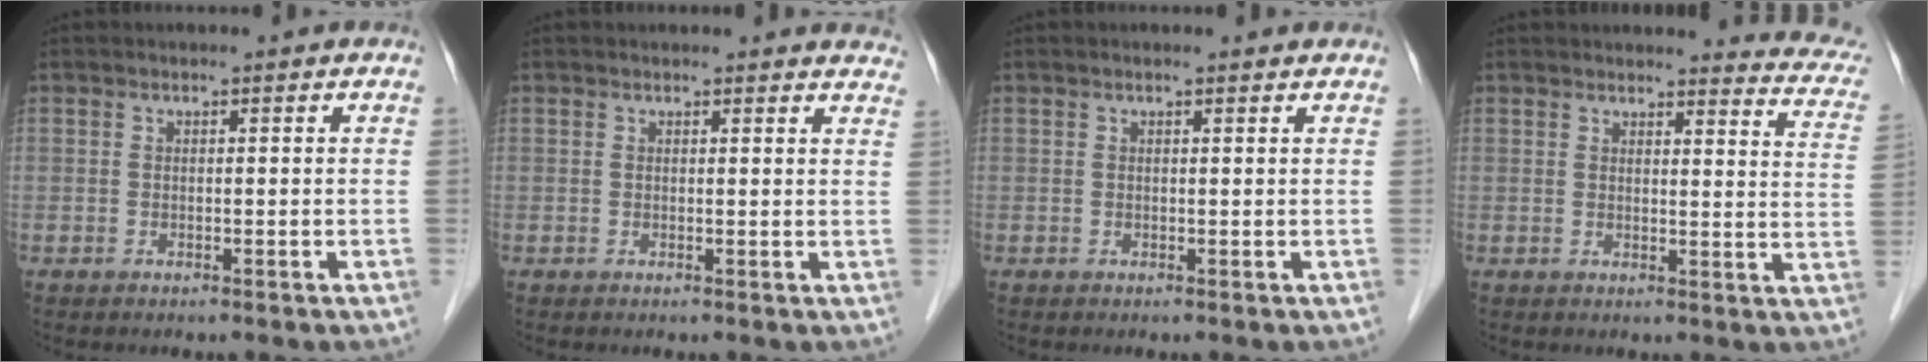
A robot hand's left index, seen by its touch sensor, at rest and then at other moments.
{"total": 6.1, "force": [5.9, 1.1, 0.9], "torque": [0.013, -0.013, 0.033]}
{"total": 1.1, "force": [0.9, 0.0, 0.5], "torque": [-0.013, 0.006, 0.009]}
{"total": 9.3, "force": [9.0, 1.1, 2.1], "torque": [0.001, -0.062, 0.066]}